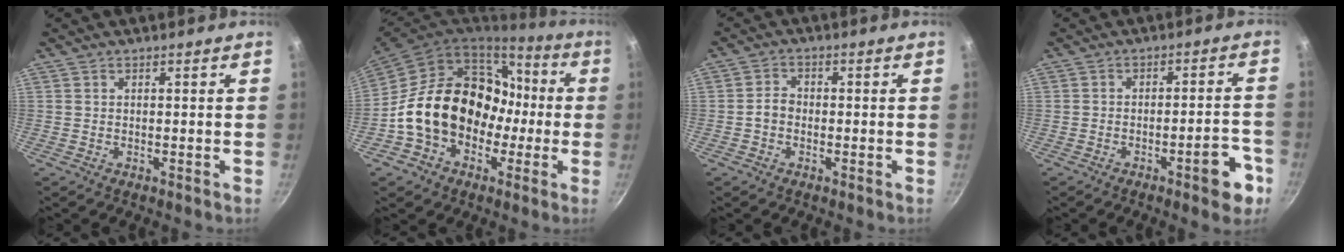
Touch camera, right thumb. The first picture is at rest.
{"total": 20.4, "force": [-2.0, 16.0, 12.5], "torque": [-0.169, 0.066, -0.021]}
{"total": 2.8, "force": [-0.7, 2.2, 1.6], "torque": [-0.020, 0.017, -0.016]}
{"total": 8.1, "force": [-4.1, 2.5, 6.5], "torque": [-0.063, 0.037, -0.049]}